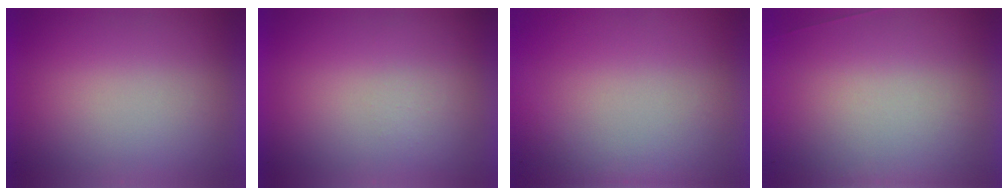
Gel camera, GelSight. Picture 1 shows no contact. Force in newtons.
{"total": 1.3}
{"total": 4.9}
{"total": 6.7}